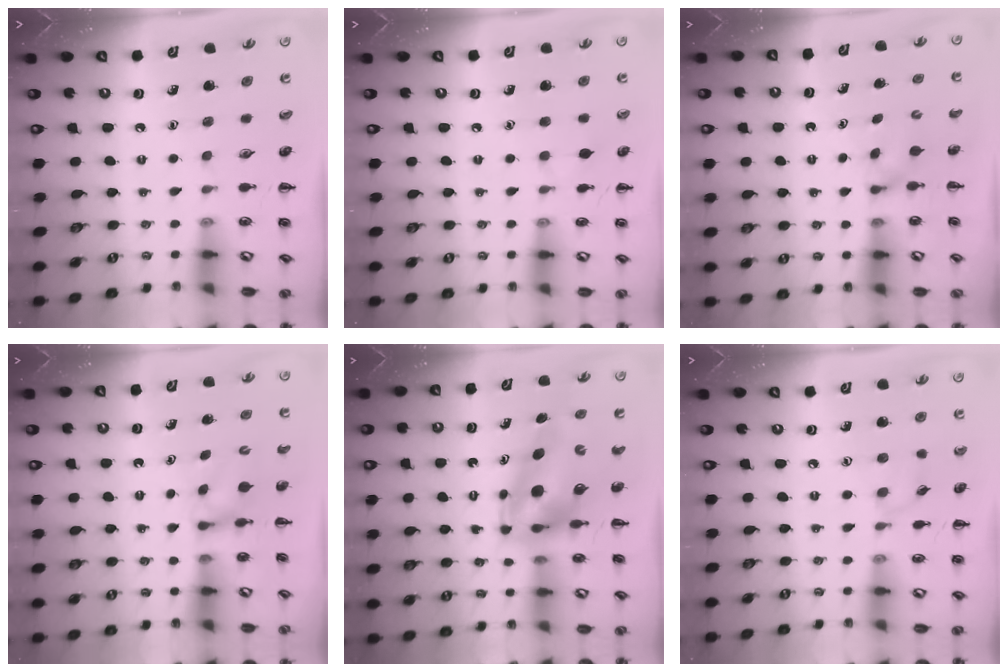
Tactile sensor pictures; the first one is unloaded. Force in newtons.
{"total": 4.6, "press": 4.4, "slide": 1.5}
{"total": 2.3, "press": 2.1, "slide": 1.0}
{"total": 2.8, "press": 2.5, "slide": 1.3}
{"total": 8.6, "press": 8.3, "slide": 2.4}
{"total": 3.5, "press": 3.4, "slide": 1.0}